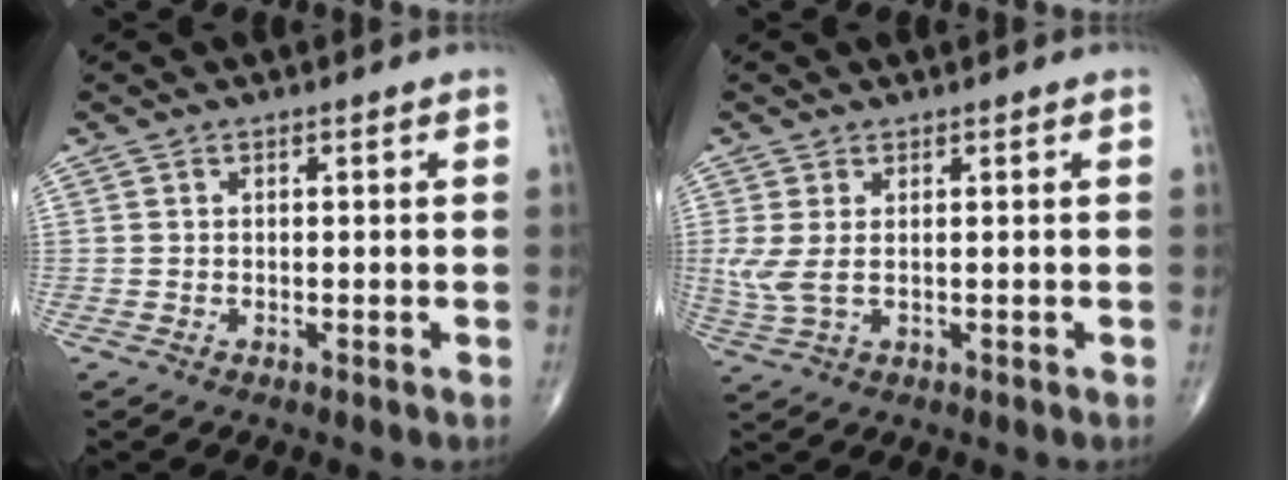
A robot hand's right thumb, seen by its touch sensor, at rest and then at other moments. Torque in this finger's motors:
{"motor_torque": [-0.27, -0.06, 0.57, 0.25, 0.07]}